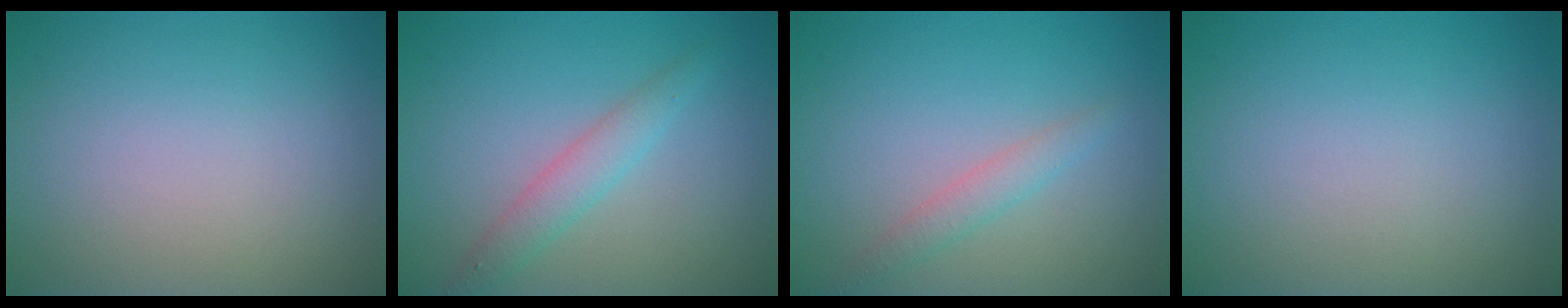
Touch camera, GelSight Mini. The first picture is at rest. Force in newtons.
{"total": 2.3, "press": 2.3, "slide": 0.1}
{"total": 1.6, "press": 1.6, "slide": 0.1}
{"total": 0.0}